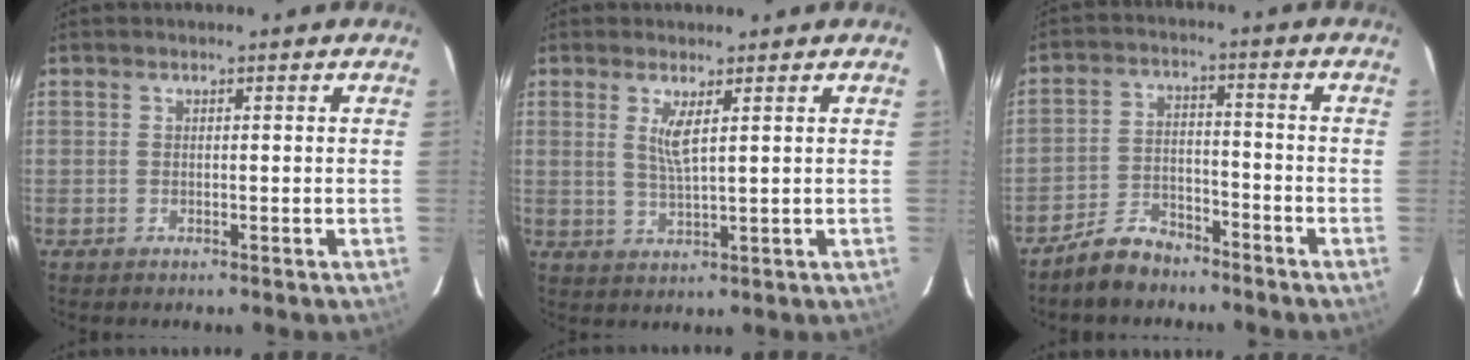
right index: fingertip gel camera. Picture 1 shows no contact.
{"total": 3.7, "force": [1.5, 0.2, 3.4], "torque": [-0.066, -0.008, 0.027]}
{"total": 7.1, "force": [-5.8, 3.4, 2.2], "torque": [-0.062, 0.018, -0.098]}